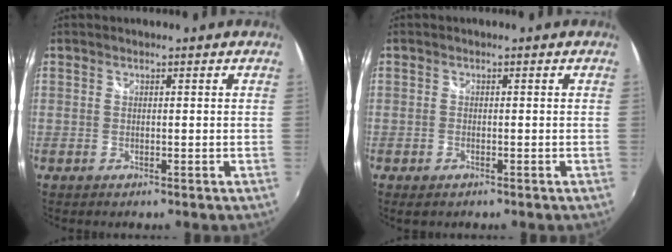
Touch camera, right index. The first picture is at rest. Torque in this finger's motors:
{"motor_torque": [0.24, -0.16, 0.09, 0.00]}